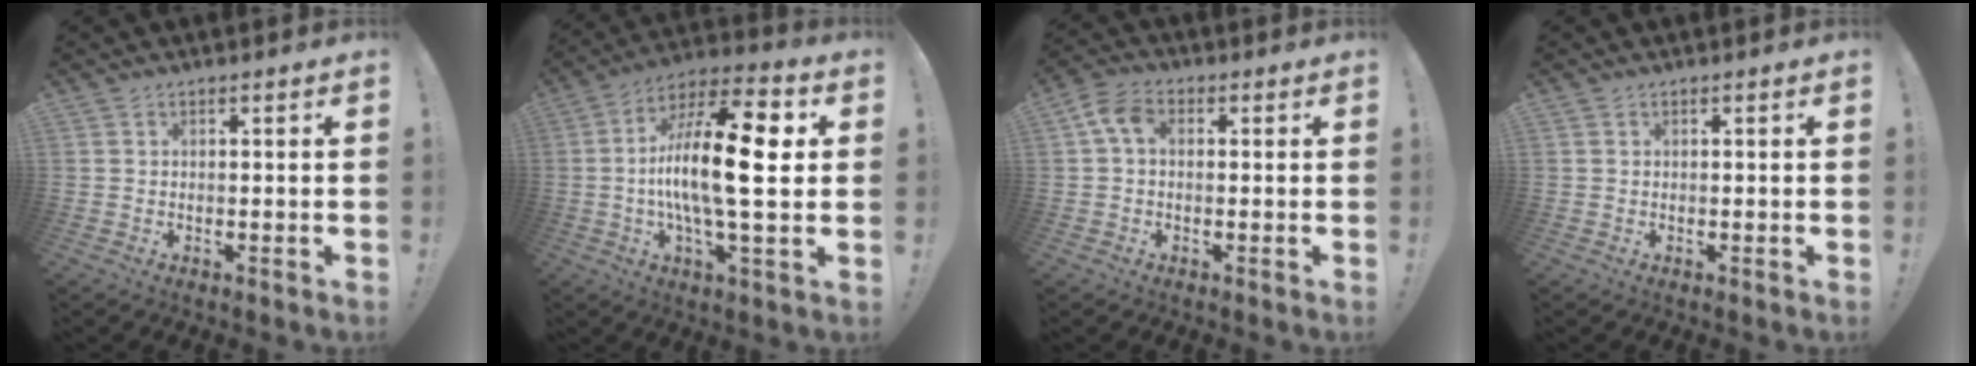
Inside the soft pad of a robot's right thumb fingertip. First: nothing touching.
{"total": 20.8, "force": [0.4, 5.9, 20.0], "torque": [-0.372, -0.004, -0.001]}
{"total": 6.3, "force": [1.0, 4.1, 4.7], "torque": [-0.097, 0.012, 0.023]}
{"total": 0.0}